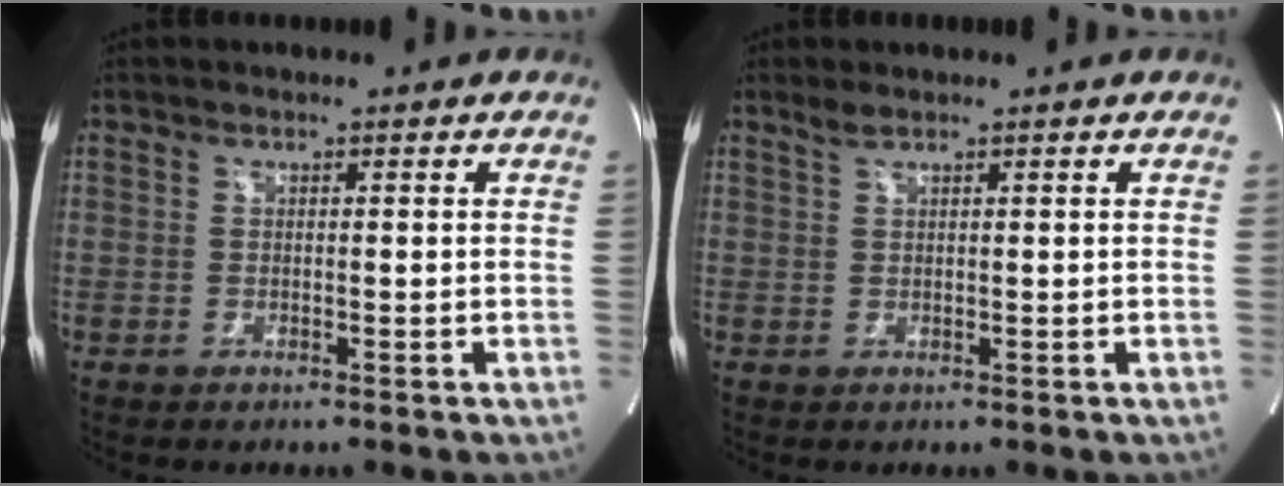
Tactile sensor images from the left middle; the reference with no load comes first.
{"total": 1.1, "force": [1.0, 0.0, 0.5], "torque": [-0.014, 0.007, 0.025]}